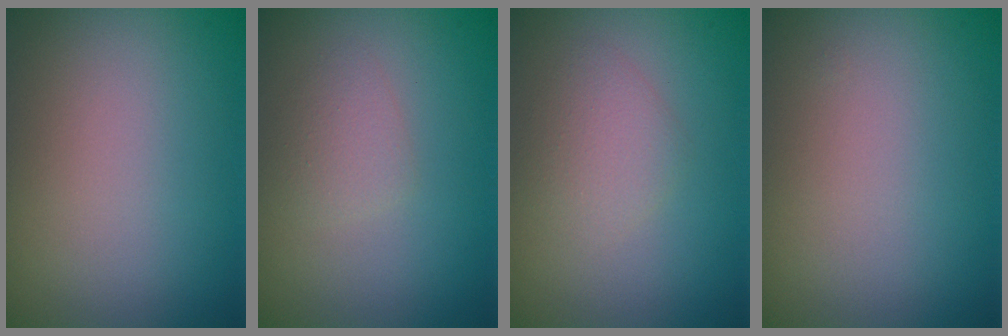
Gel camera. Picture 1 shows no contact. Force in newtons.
{"total": 1.4, "press": 1.4, "slide": 0.1}
{"total": 2.1, "press": 2.1, "slide": 0.1}
{"total": 0.0}